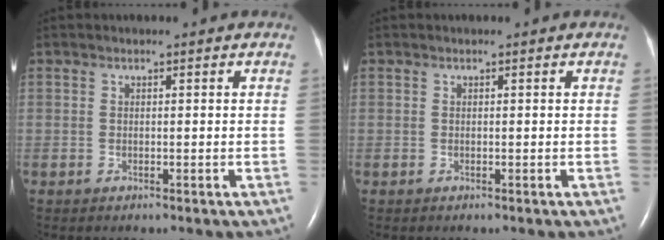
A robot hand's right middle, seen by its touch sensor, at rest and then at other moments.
{"total": 0.0}